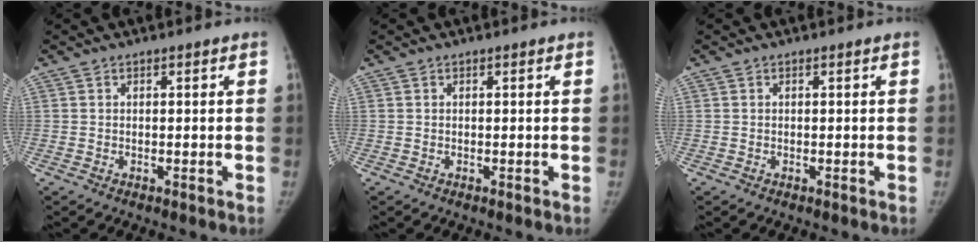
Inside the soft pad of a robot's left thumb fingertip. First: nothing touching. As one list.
[{"total": 0.0}, {"total": 0.0}]